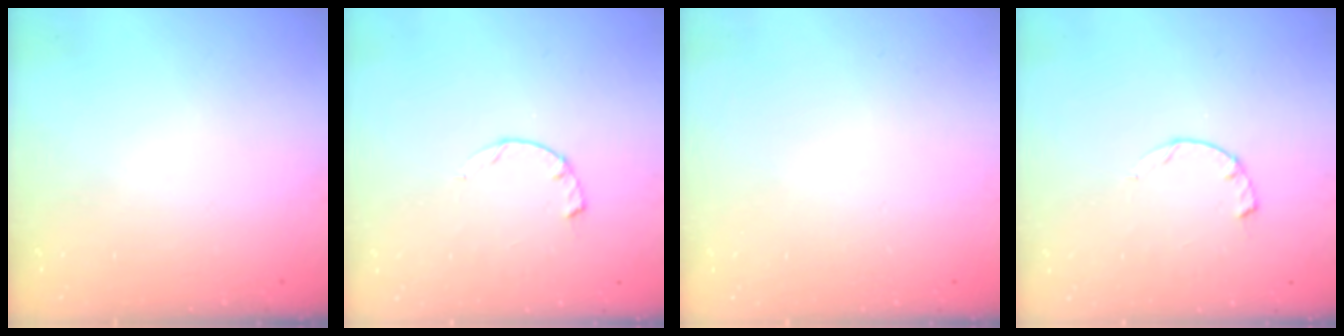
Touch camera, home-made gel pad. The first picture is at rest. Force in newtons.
{"total": 2.3, "press": 2.3, "slide": 0.4}
{"total": 2.6, "press": 2.6, "slide": 0.2}
{"total": 2.3, "press": 2.3, "slide": 0.4}